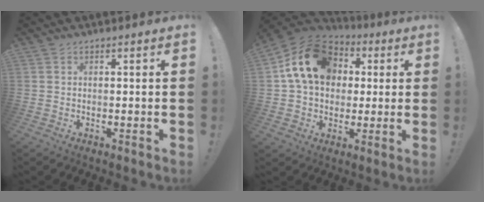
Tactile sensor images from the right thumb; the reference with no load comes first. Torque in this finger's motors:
{"motor_torque": [2.12, 2.89, 0.91, -0.13, 0.12]}